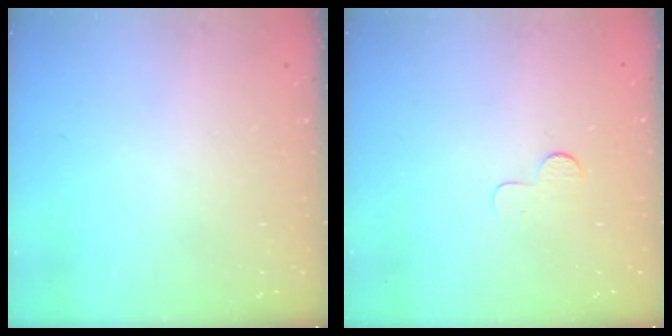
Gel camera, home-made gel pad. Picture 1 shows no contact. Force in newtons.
{"total": 3.8, "press": 3.7, "slide": 0.3}